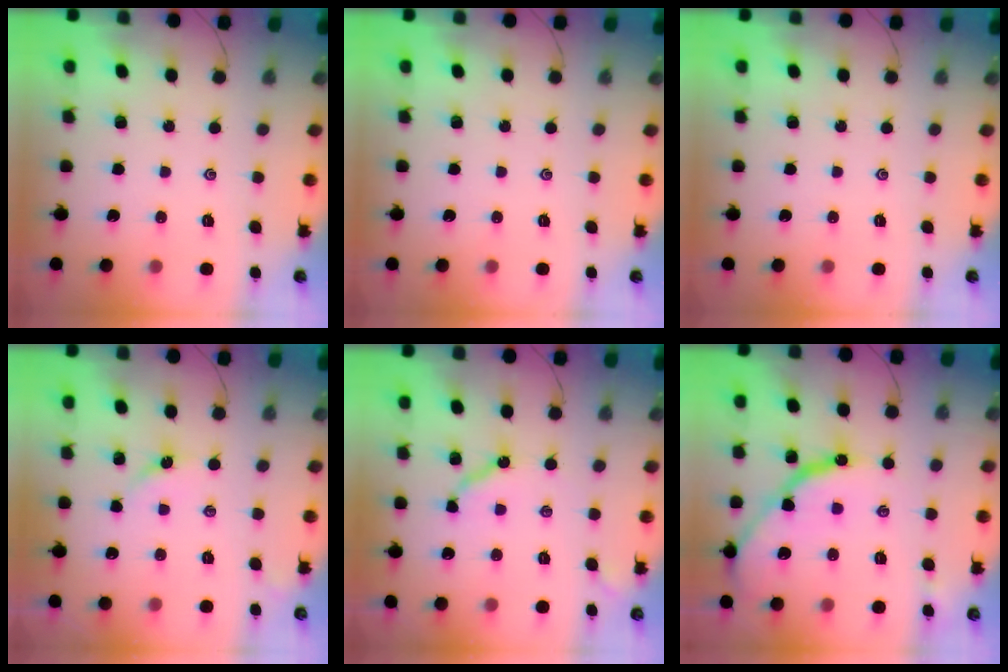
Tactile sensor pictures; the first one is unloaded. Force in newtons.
{"total": 0.0}
{"total": 0.0}
{"total": 3.1, "press": 3.1, "slide": 0.5}
{"total": 6.7, "press": 6.7, "slide": 0.8}
{"total": 12.0, "press": 12.0, "slide": 1.1}